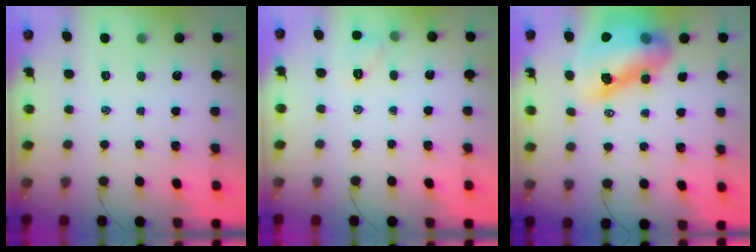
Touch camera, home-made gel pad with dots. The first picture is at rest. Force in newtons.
{"total": 5.9, "press": 5.7, "slide": 1.3}
{"total": 16.6, "press": 16.0, "slide": 4.6}